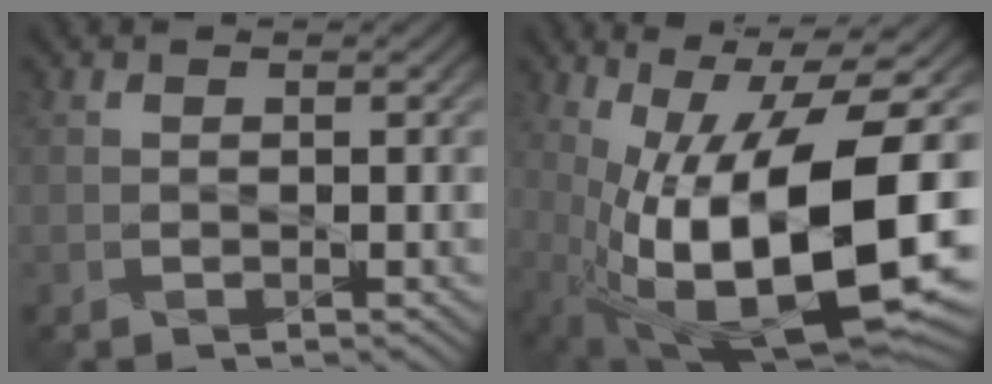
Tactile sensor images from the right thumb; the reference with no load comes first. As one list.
[{"total": 19.0, "force": [-2.3, 7.4, 17.4], "torque": [-0.279, -0.025, -0.028]}]